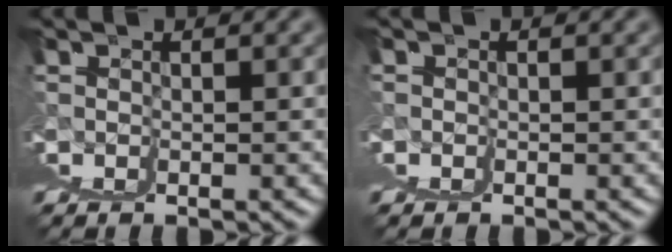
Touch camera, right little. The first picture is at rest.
{"total": 1.5, "force": [0.8, -1.0, -0.8], "torque": [0.023, 0.003, 0.012]}